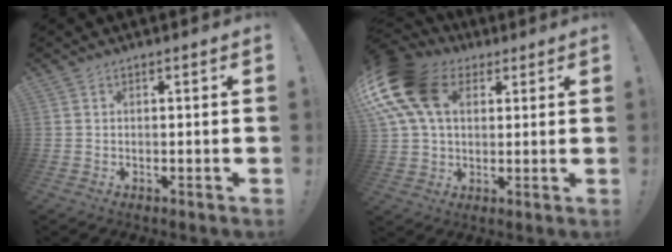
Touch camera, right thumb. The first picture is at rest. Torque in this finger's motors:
{"motor_torque": [2.44, 2.57, 2.19, 0.35, 0.56]}